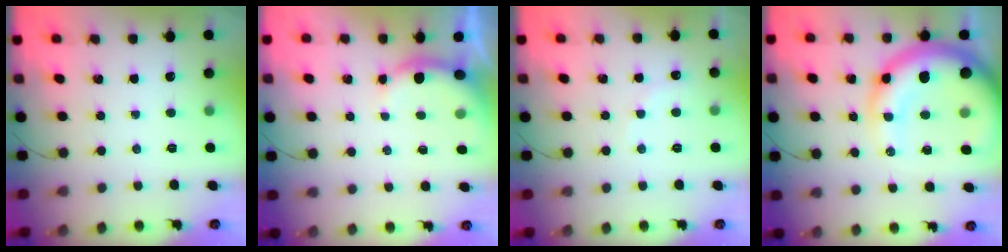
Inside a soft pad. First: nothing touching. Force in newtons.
{"total": 3.3, "press": 3.2, "slide": 0.8}
{"total": 6.4, "press": 6.2, "slide": 1.4}
{"total": 19.3, "press": 18.6, "slide": 5.0}